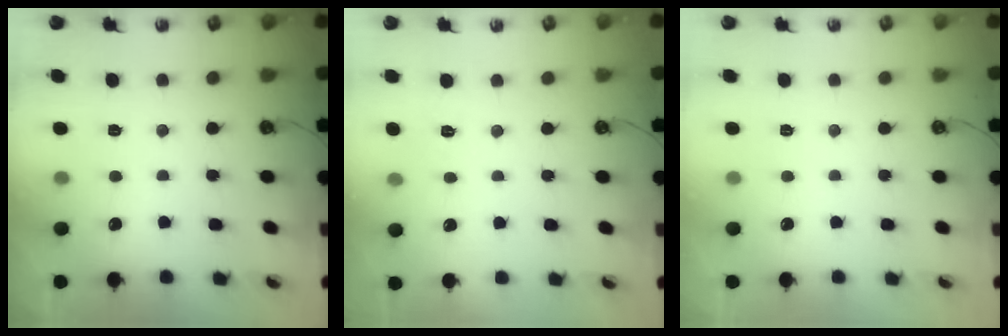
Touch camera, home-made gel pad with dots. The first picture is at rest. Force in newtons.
{"total": 4.0, "press": 3.9, "slide": 0.6}
{"total": 0.0}